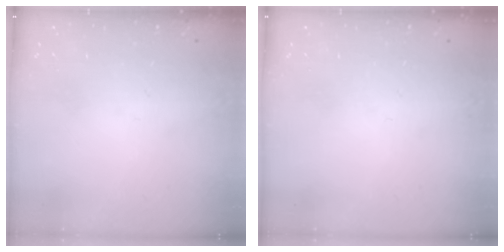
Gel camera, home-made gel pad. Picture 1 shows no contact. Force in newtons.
{"total": 0.0}